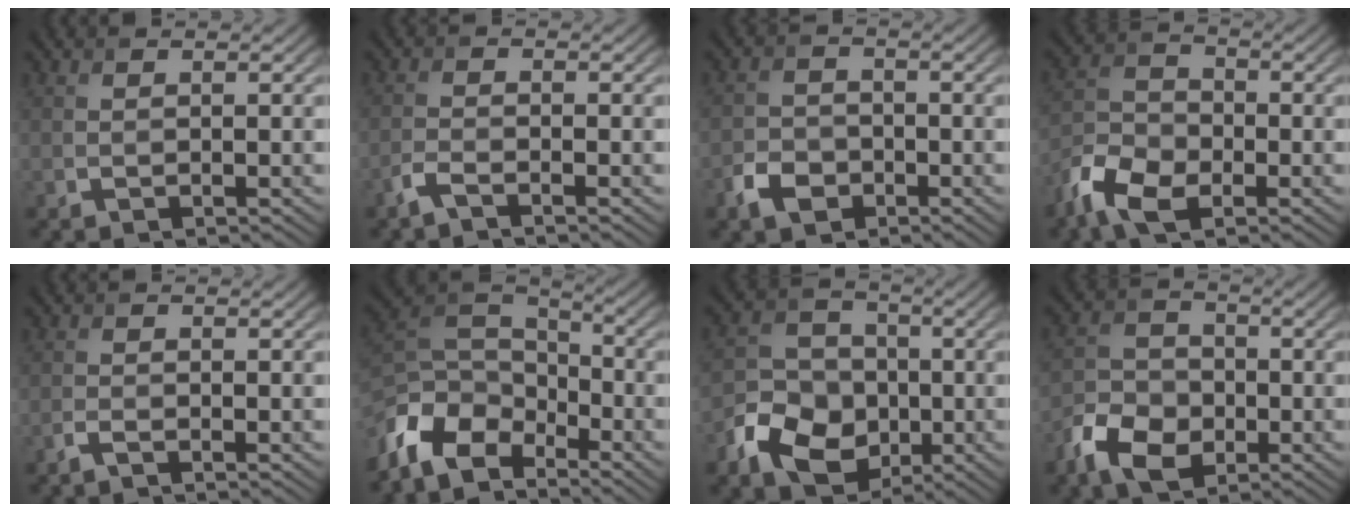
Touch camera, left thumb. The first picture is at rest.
{"total": 2.2, "force": [-1.7, 0.4, 1.3], "torque": [-0.032, -0.002, -0.044]}
{"total": 4.0, "force": [-2.3, 2.8, 1.8], "torque": [-0.041, -0.004, -0.052]}
{"total": 8.3, "force": [-4.9, 4.5, 4.9], "torque": [-0.117, -0.011, -0.111]}
{"total": 1.3, "force": [-1.0, 0.2, 0.7], "torque": [-0.017, 0.000, -0.025]}
{"total": 10.6, "force": [-6.9, 5.7, 5.6], "torque": [-0.137, -0.013, -0.144]}
{"total": 10.0, "force": [-3.8, 7.6, 5.3], "torque": [-0.119, -0.020, -0.083]}
{"total": 7.6, "force": [-3.9, 5.0, 4.1], "torque": [-0.093, -0.008, -0.089]}